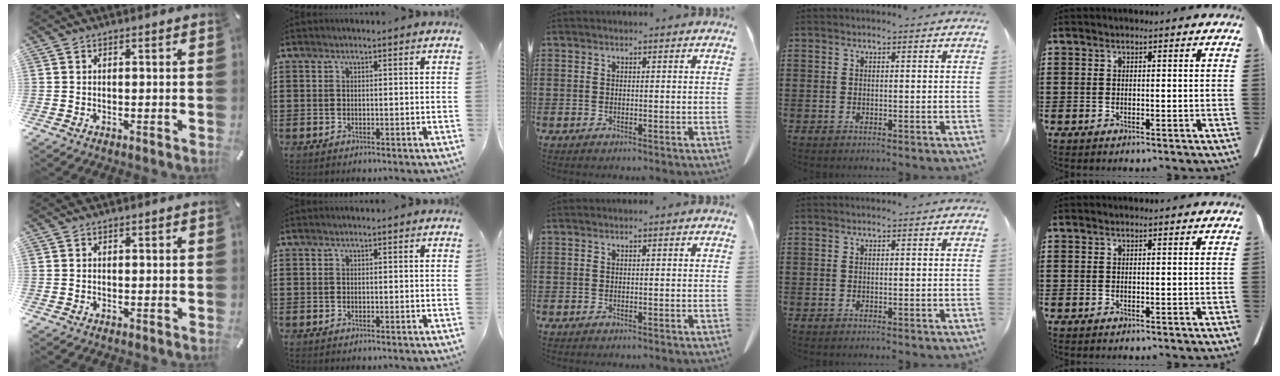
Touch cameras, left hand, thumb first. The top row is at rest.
{}